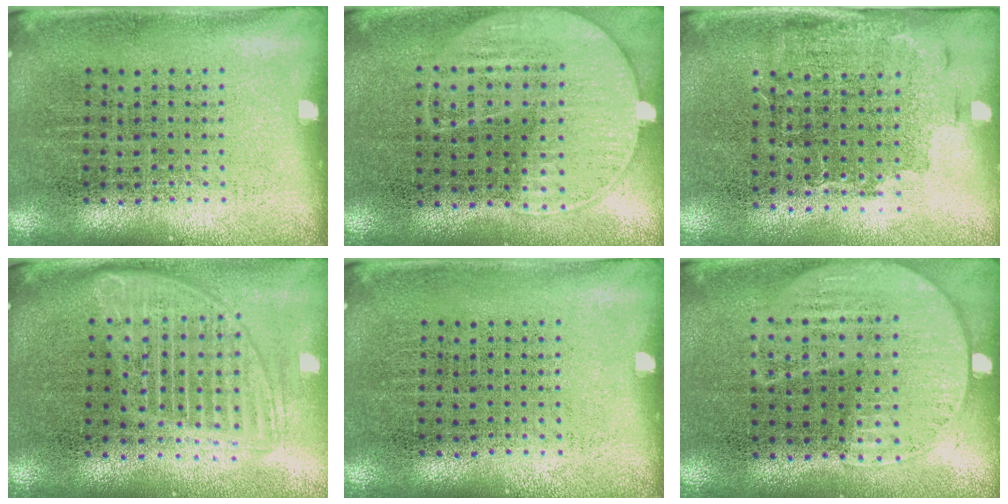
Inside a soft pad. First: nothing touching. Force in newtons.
{"total": 1.2, "press": 1.0, "slide": 0.6}
{"total": 1.5, "press": 1.2, "slide": 0.9}
{"total": 1.8, "press": 1.5, "slide": 0.9}
{"total": 0.0}
{"total": 1.2, "press": 1.0, "slide": 0.6}